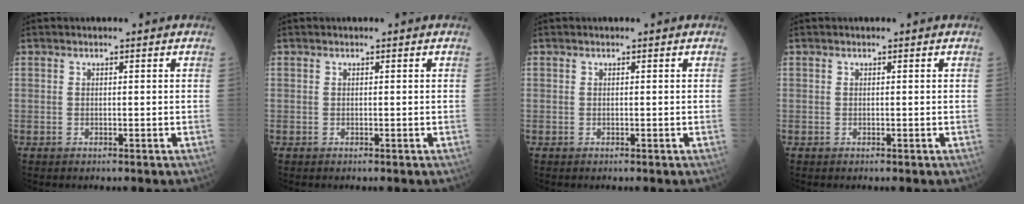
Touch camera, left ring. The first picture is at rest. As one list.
[{"total": 0.0}, {"total": 0.0}, {"total": 0.0}]